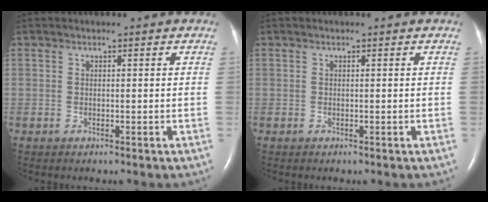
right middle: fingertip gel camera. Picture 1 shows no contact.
{"total": 0.0}